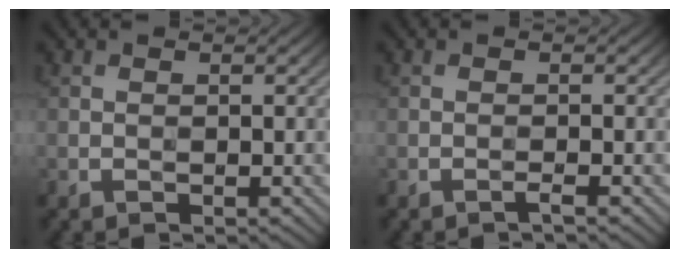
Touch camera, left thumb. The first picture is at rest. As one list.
[{"total": 0.8, "force": [-0.6, -0.1, 0.5], "torque": [-0.010, 0.004, -0.015]}]